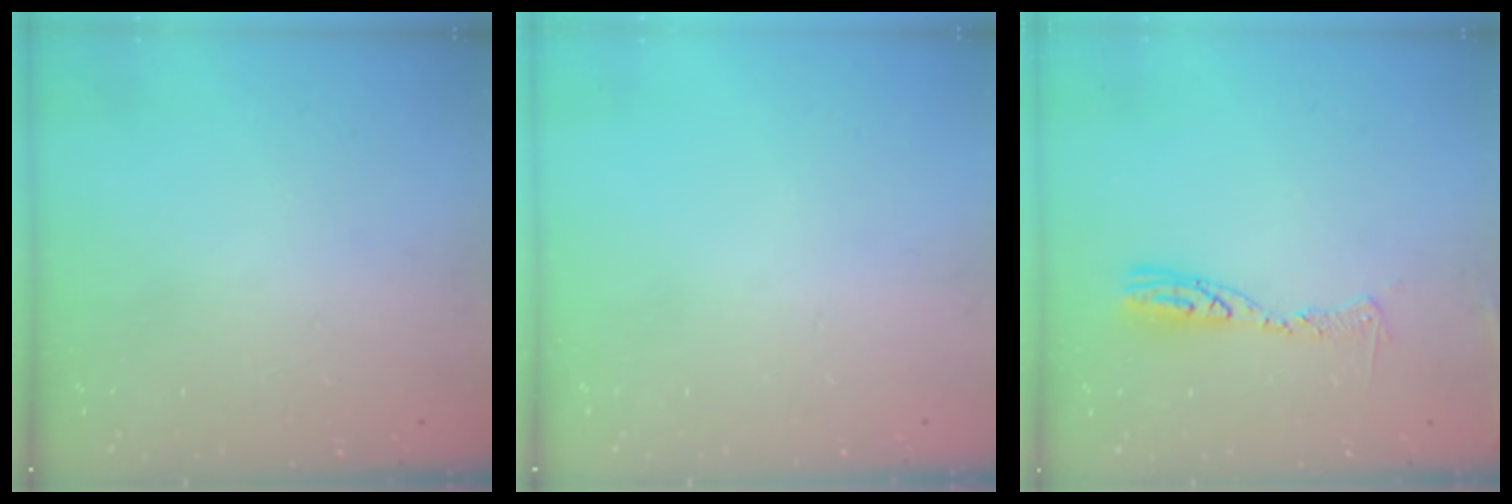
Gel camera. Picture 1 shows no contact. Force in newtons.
{"total": 0.0}
{"total": 8.8, "press": 8.8, "slide": 0.9}